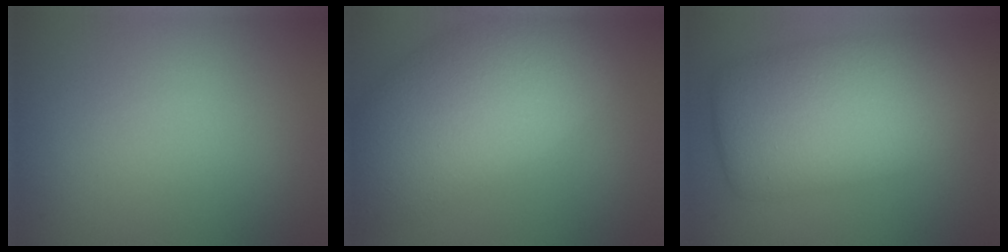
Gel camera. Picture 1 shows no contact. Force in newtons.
{"total": 10.1, "press": 10.0, "slide": 0.7}
{"total": 9.6, "press": 9.6, "slide": 0.6}